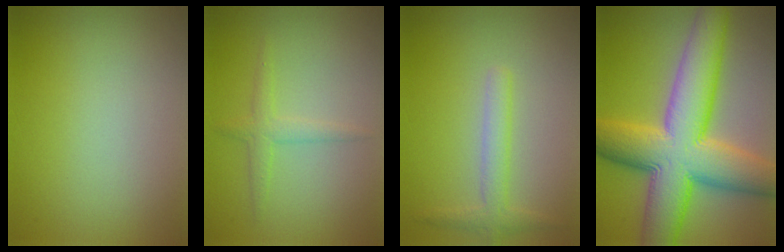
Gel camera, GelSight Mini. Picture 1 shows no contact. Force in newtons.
{"total": 1.7, "press": 1.7, "slide": 0.0}
{"total": 2.2, "press": 2.2, "slide": 0.1}
{"total": 13.0, "press": 13.0, "slide": 0.2}